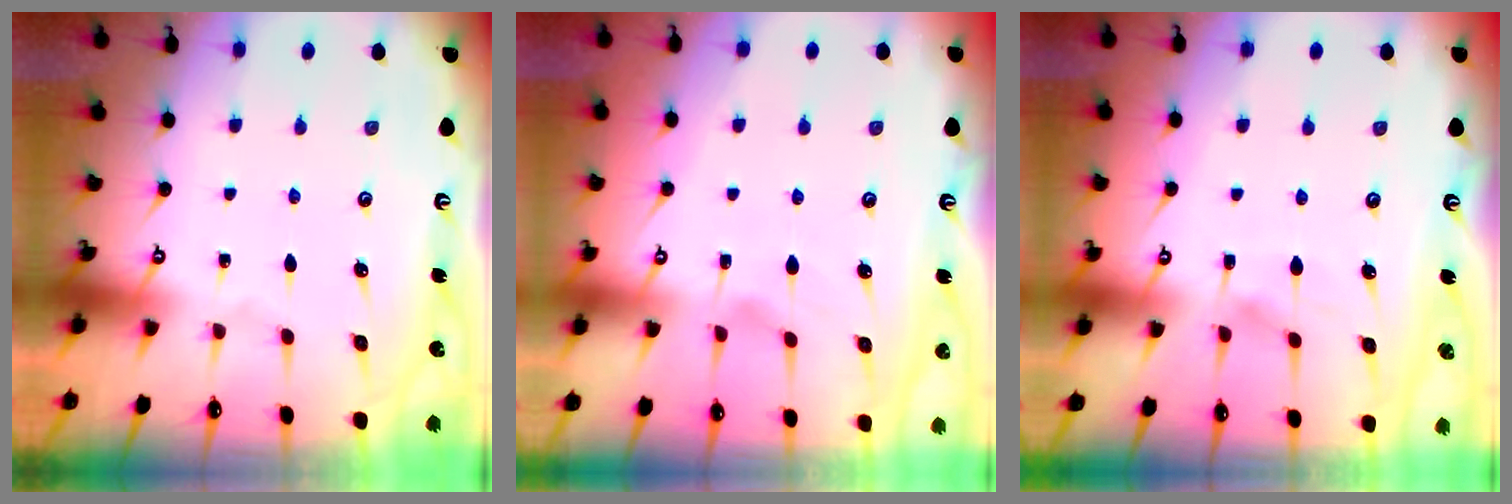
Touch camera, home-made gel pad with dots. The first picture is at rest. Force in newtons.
{"total": 0.9, "press": 0.2, "slide": 0.9}
{"total": 4.9, "press": 4.9, "slide": 0.5}